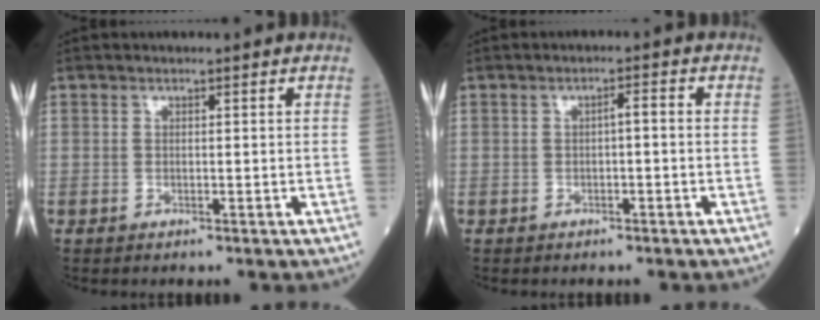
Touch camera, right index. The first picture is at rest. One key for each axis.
{"total": 1.7, "fx": -0.2, "fy": 0.3, "fz": 1.7, "tx": -0.025, "ty": 0.008, "tz": -0.002}